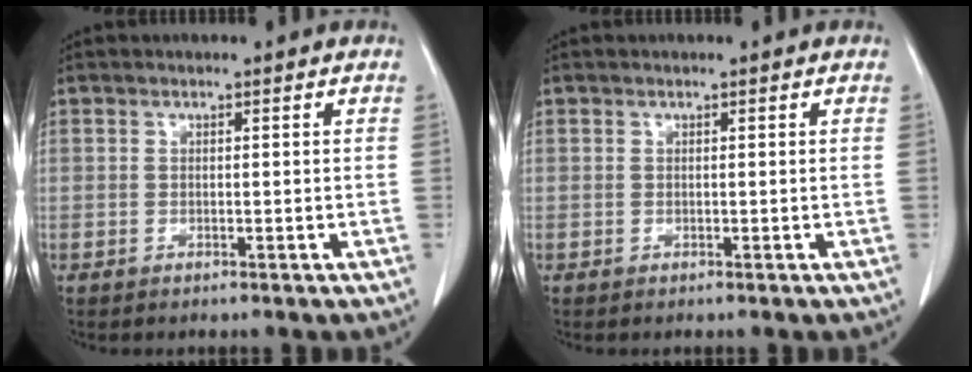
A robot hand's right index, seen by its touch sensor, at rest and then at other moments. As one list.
[{"total": 0.0}]